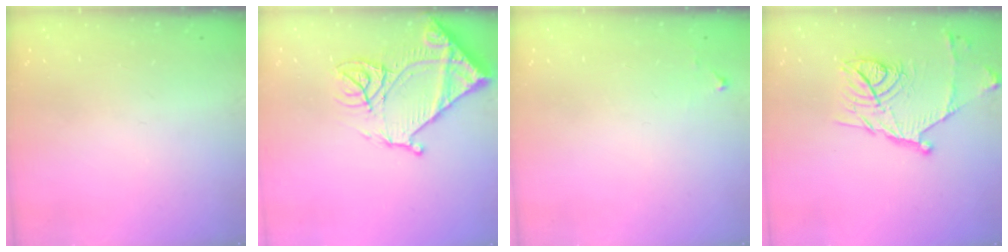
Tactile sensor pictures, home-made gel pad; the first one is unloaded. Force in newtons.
{"total": 17.7, "press": 17.6, "slide": 1.9}
{"total": 5.0, "press": 5.0, "slide": 0.7}
{"total": 15.9, "press": 15.9, "slide": 0.3}